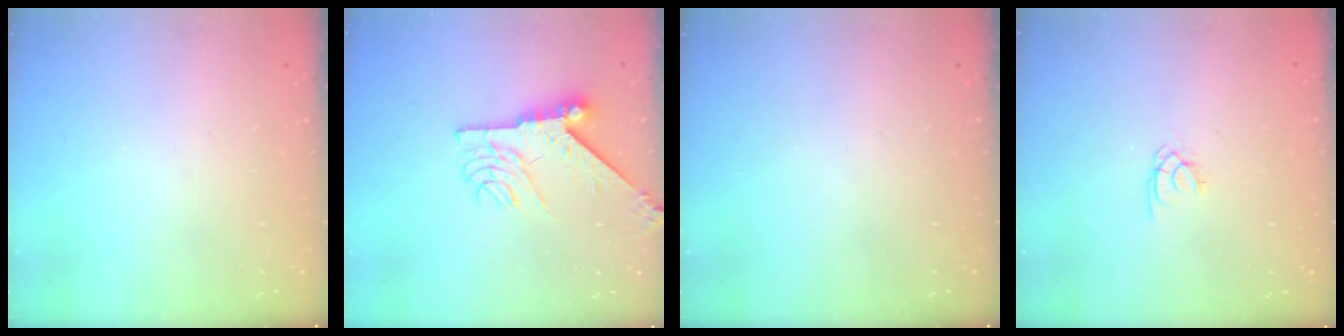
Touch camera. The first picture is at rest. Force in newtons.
{"total": 9.5, "press": 9.5, "slide": 0.9}
{"total": 0.0}
{"total": 1.4, "press": 1.4, "slide": 0.3}